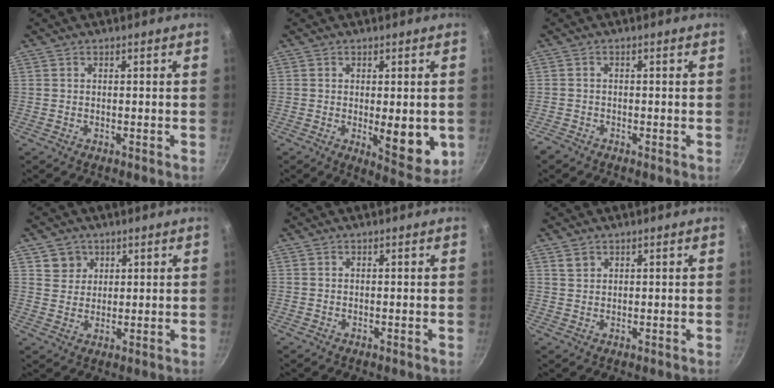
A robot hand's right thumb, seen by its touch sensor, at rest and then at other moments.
{"total": 9.8, "force": [-1.1, 3.8, 9.0], "torque": [-0.098, -0.022, -0.007]}
{"total": 1.6, "force": [-1.3, 0.7, 0.3], "torque": [-0.017, 0.006, -0.031]}
{"total": 4.2, "force": [2.0, 3.7, 0.5], "torque": [0.020, 0.004, 0.036]}
{"total": 0.0}
{"total": 1.7, "force": [1.0, 1.2, 0.5], "torque": [-0.004, 0.001, 0.020]}